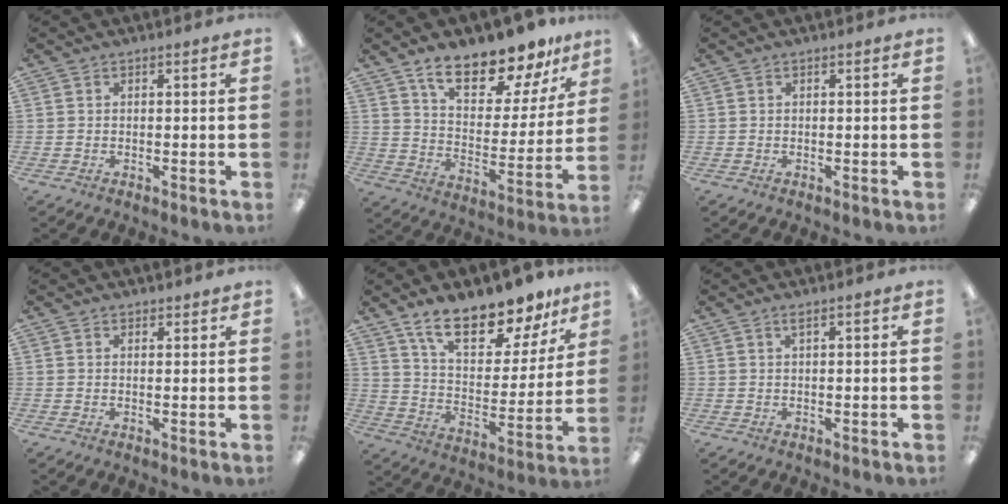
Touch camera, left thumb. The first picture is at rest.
{"total": 15.7, "force": [13.2, 4.7, 7.0], "torque": [-0.112, -0.093, 0.229]}
{"total": 0.0}
{"total": 1.4, "force": [1.2, 0.6, 0.0], "torque": [0.007, -0.003, 0.022]}
{"total": 18.3, "force": [14.6, 6.4, 8.9], "torque": [-0.156, -0.093, 0.256]}
{"total": 1.4, "force": [0.9, 0.2, 1.0], "torque": [-0.023, 0.002, 0.015]}